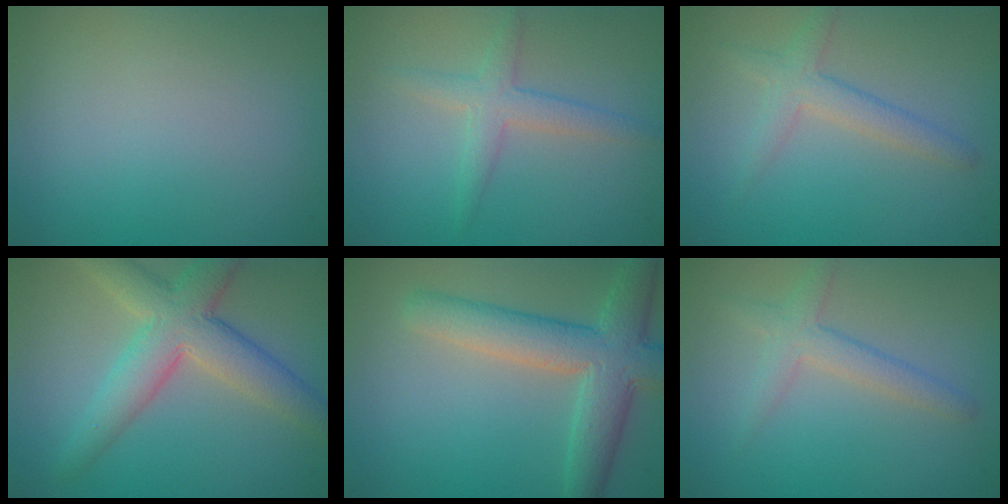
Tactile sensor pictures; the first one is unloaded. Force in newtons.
{"total": 2.5, "press": 2.5, "slide": 0.0}
{"total": 2.5, "press": 2.5, "slide": 0.1}
{"total": 6.3, "press": 6.3, "slide": 0.3}
{"total": 6.5, "press": 6.5, "slide": 0.3}
{"total": 2.5, "press": 2.5, "slide": 0.1}